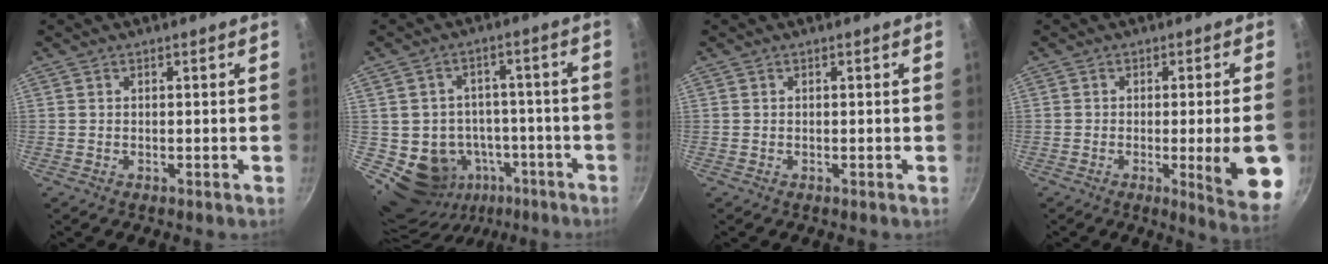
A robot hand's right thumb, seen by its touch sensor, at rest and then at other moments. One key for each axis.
{"total": 13.1, "fx": -5.1, "fy": 11.3, "fz": 4.3, "tx": -0.032, "ty": 0.052, "tz": -0.054}
{"total": 0.0}
{"total": 11.7, "fx": -2.3, "fy": 1.4, "fz": 11.3, "tx": -0.130, "ty": 0.000, "tz": -0.025}